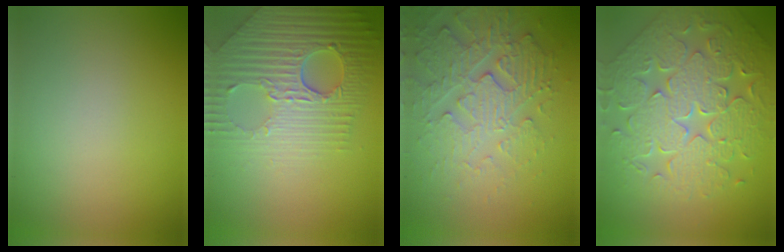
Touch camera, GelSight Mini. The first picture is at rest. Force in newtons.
{"total": 8.7, "press": 5.9, "slide": 6.4}
{"total": 4.4, "press": 4.4, "slide": 0.5}
{"total": 7.8, "press": 6.7, "slide": 4.0}